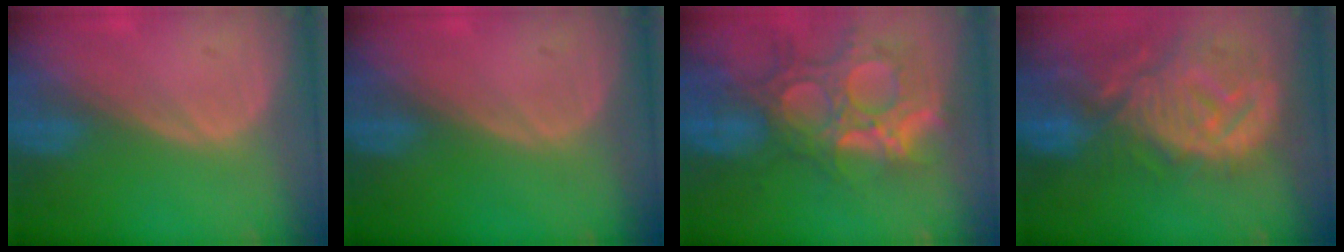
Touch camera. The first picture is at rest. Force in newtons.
{"total": 0.0}
{"total": 13.3, "press": 11.4, "slide": 6.9}
{"total": 12.8, "press": 11.3, "slide": 6.0}